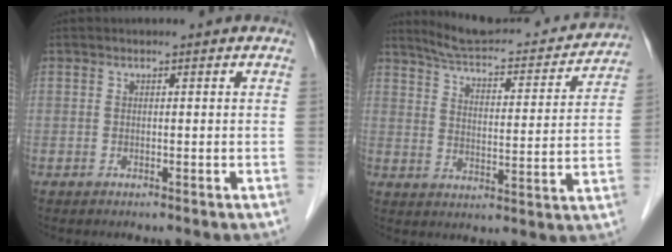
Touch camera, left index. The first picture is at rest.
{"total": 18.6, "force": [17.6, 2.8, 5.4], "torque": [-0.075, -0.019, 0.234]}